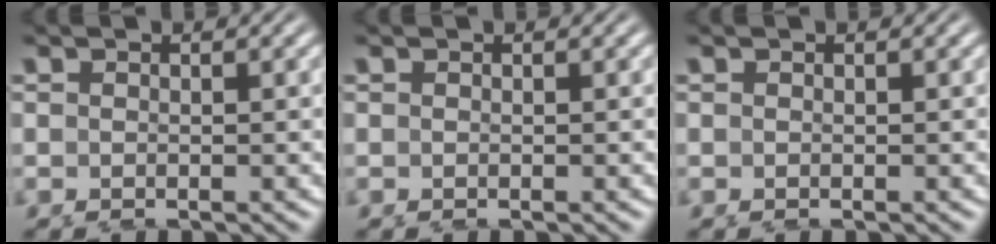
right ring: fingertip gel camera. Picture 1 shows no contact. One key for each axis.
{"total": 0.0}
{"total": 0.0}